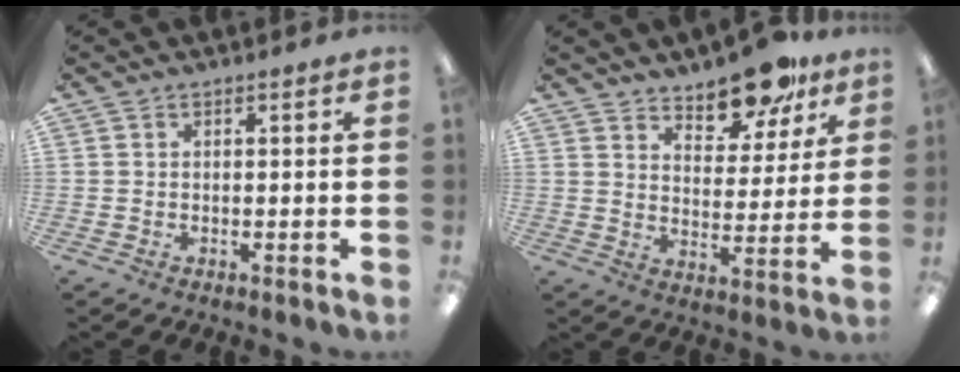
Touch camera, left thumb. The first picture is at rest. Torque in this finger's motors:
{"motor_torque": [0.37, 0.28, 0.29, -0.11, 0.05]}